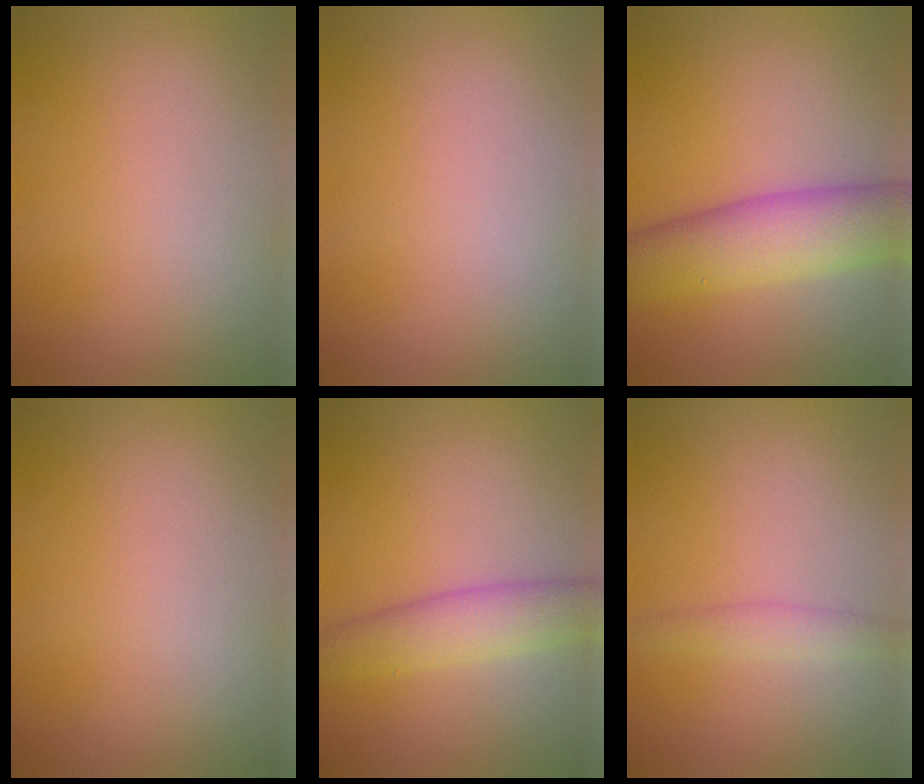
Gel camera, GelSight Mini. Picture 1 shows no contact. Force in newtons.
{"total": 0.0}
{"total": 7.1, "press": 7.1, "slide": 0.2}
{"total": 0.0}
{"total": 4.1, "press": 4.1, "slide": 0.1}
{"total": 1.5, "press": 1.5, "slide": 0.2}